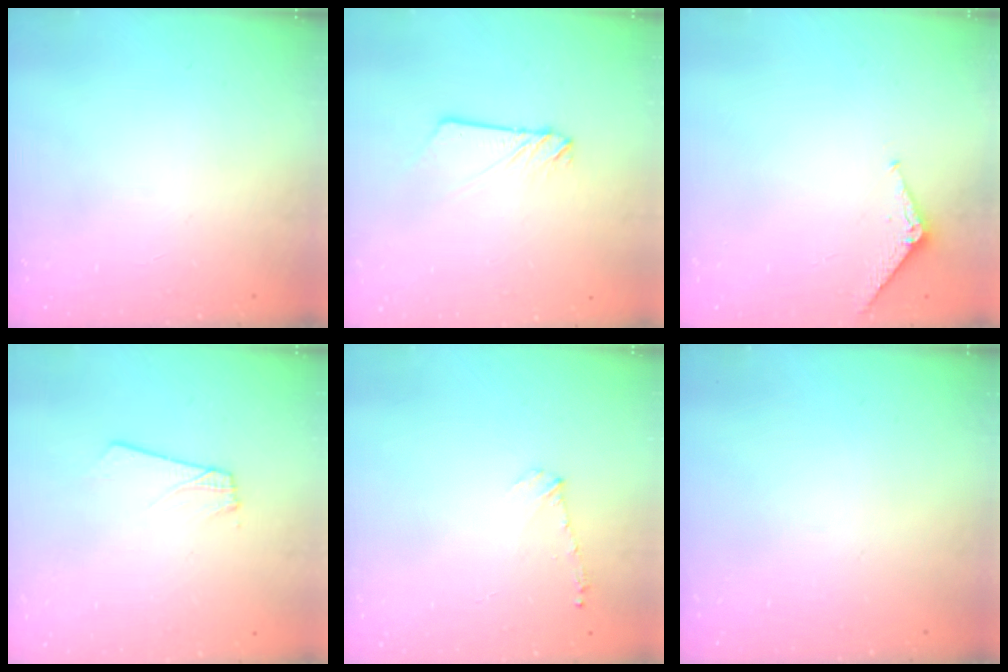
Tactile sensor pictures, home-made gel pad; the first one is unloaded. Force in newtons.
{"total": 3.0, "press": 3.0, "slide": 0.2}
{"total": 5.2, "press": 5.2, "slide": 0.4}
{"total": 1.8, "press": 1.8, "slide": 0.1}
{"total": 4.6, "press": 4.6, "slide": 0.6}
{"total": 0.0}